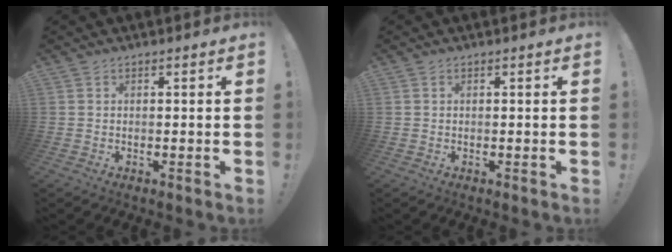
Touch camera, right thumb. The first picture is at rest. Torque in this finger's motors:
{"motor_torque": [-0.08, 0.12, 0.23, -0.21, 0.00]}